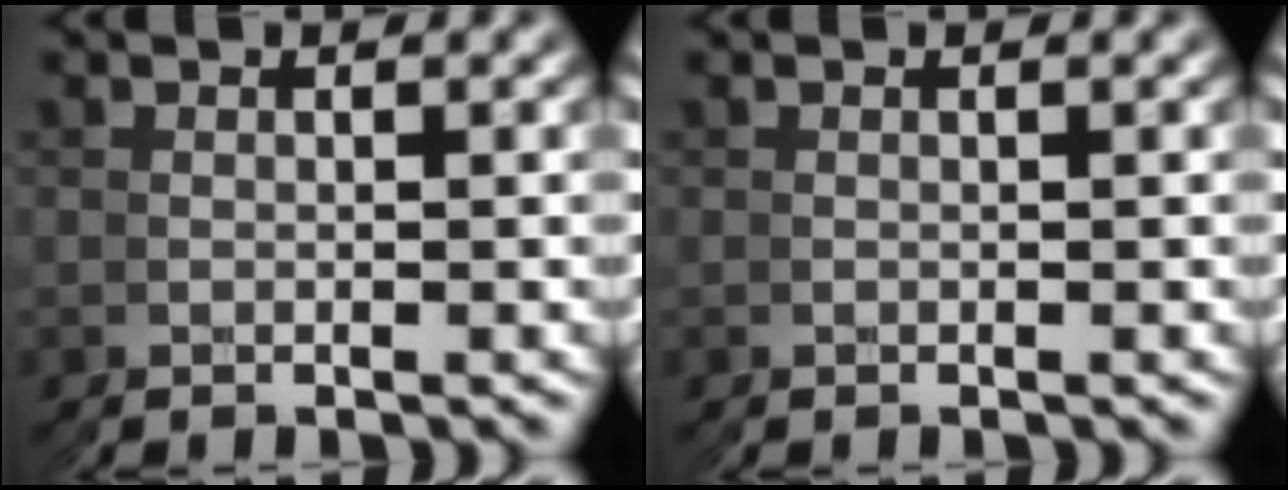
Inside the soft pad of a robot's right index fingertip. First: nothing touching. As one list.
[{"total": 0.0}]